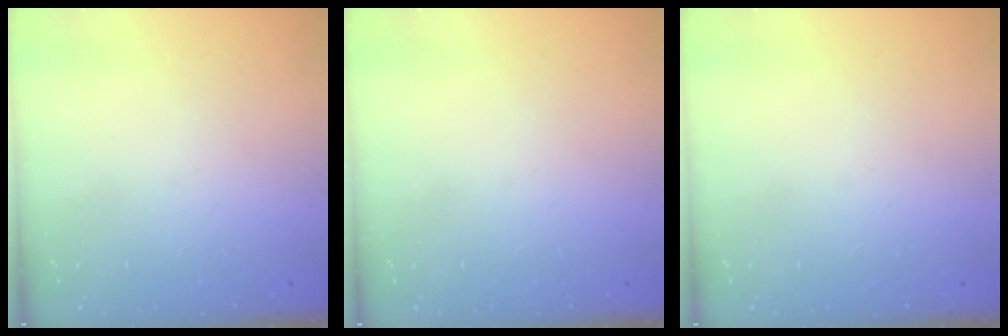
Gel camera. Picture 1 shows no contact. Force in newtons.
{"total": 0.0}
{"total": 0.0}